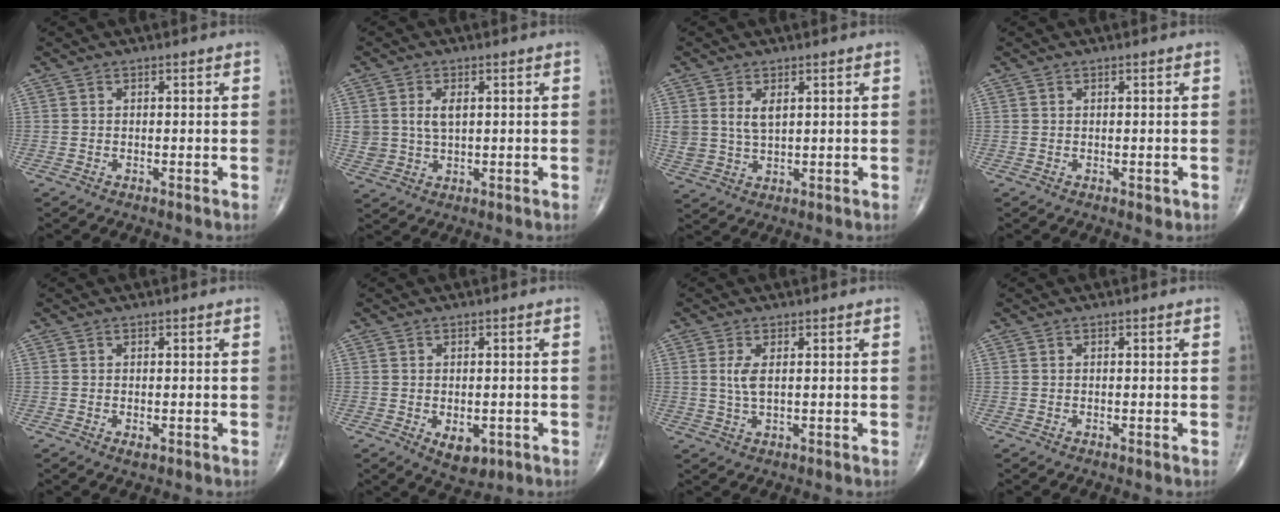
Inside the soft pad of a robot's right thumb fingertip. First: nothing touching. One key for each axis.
{"total": 4.7, "fx": 1.2, "fy": 2.9, "fz": 3.5, "tx": -0.063, "ty": -0.005, "tz": 0.028}
{"total": 4.9, "fx": 1.8, "fy": 2.8, "fz": 3.7, "tx": -0.068, "ty": -0.007, "tz": 0.043}
{"total": 0.9, "fx": -0.1, "fy": 0.6, "fz": 0.6, "tx": -0.006, "ty": -0.002, "tz": 0.002}
{"total": 1.0, "fx": -0.3, "fy": 0.5, "fz": 0.8, "tx": -0.014, "ty": -0.002, "tz": -0.005}
{"total": 4.9, "fx": -1.5, "fy": 2.9, "fz": 3.7, "tx": -0.042, "ty": -0.002, "tz": -0.011}
{"total": 3.5, "fx": 0.7, "fy": 1.3, "fz": 3.1, "tx": -0.073, "ty": -0.004, "tz": 0.020}
{"total": 0.0}